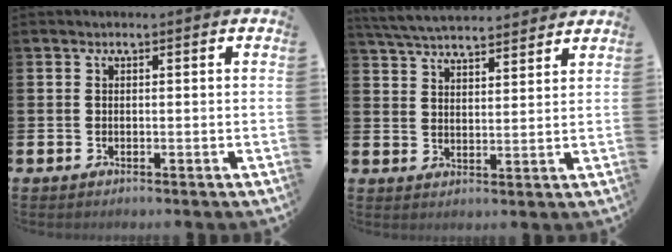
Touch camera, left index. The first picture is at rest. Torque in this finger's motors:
{"motor_torque": [1.11, -1.03, 0.75, 0.21]}